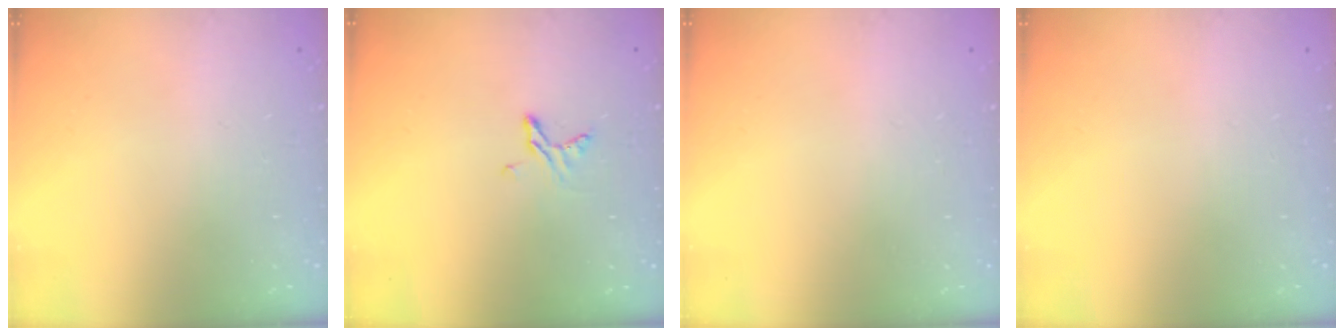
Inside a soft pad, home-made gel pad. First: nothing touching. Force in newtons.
{"total": 5.8, "press": 5.7, "slide": 0.6}
{"total": 0.0}
{"total": 0.0}